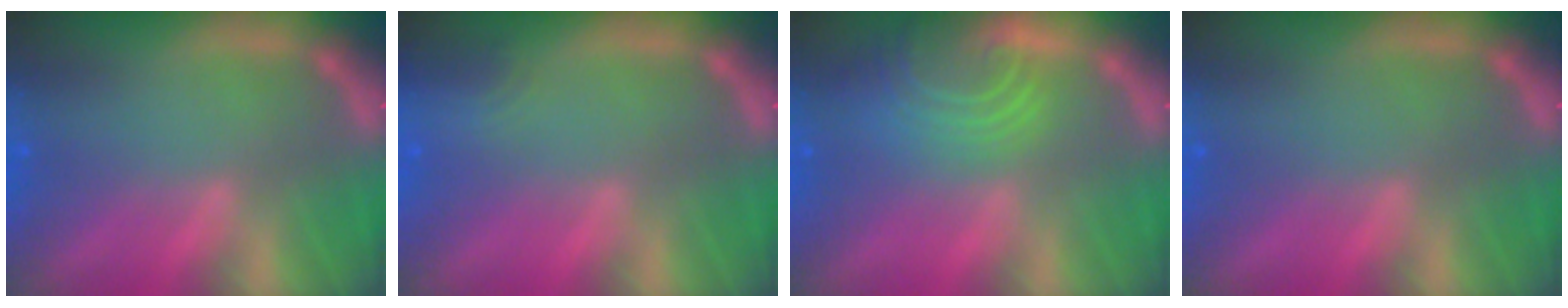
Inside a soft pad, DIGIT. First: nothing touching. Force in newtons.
{"total": 2.9}
{"total": 6.6}
{"total": 0.0}